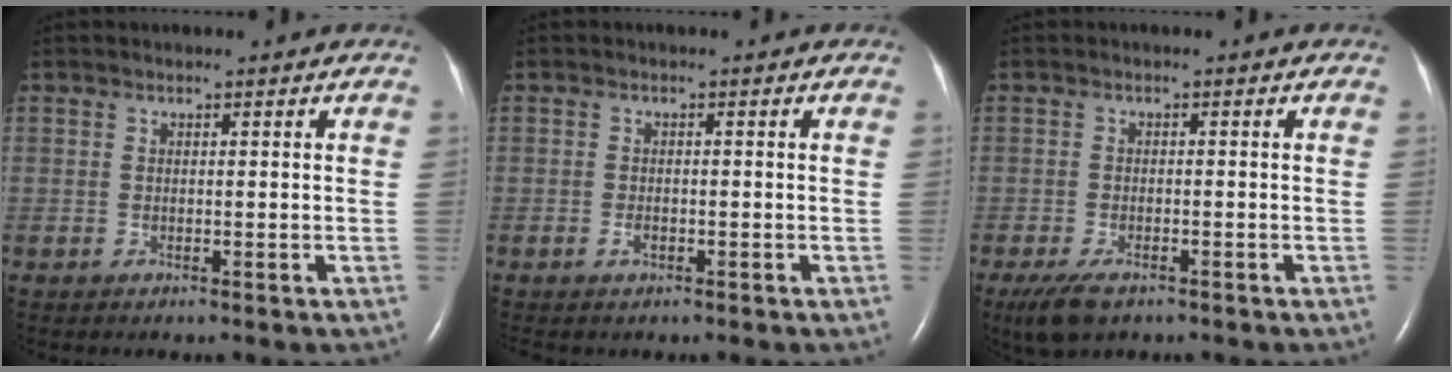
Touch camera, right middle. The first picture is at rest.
{"total": 1.1, "force": [-0.7, 0.5, 0.7], "torque": [-0.018, 0.000, -0.010]}
{"total": 4.6, "force": [-3.1, 1.8, 2.9], "torque": [-0.063, -0.010, -0.051]}